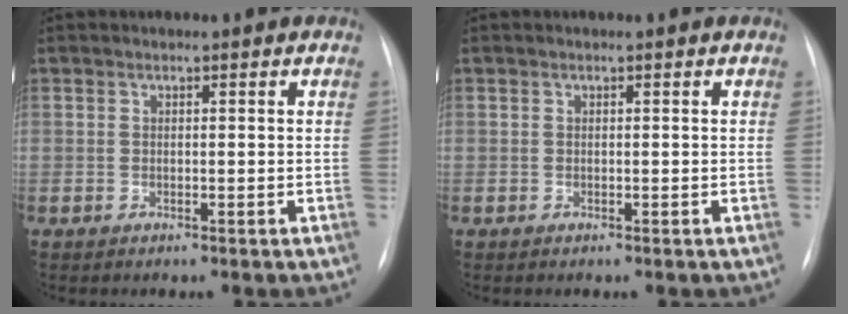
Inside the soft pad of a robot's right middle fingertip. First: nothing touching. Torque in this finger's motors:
{"motor_torque": [0.01, -0.01, -0.01, 0.00]}